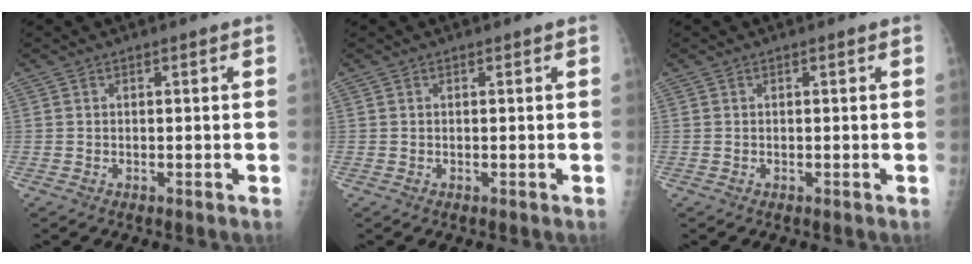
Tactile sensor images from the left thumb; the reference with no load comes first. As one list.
[{"total": 0.0}, {"total": 0.0}]